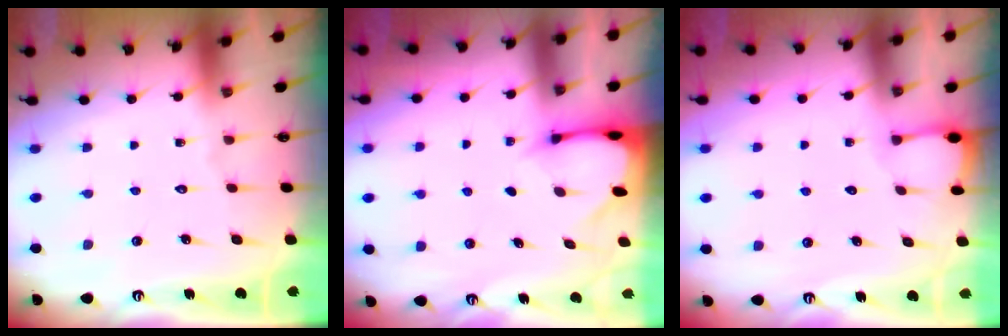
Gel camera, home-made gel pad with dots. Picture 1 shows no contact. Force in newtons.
{"total": 2.4, "press": 2.4, "slide": 0.1}
{"total": 1.5, "press": 1.5, "slide": 0.1}